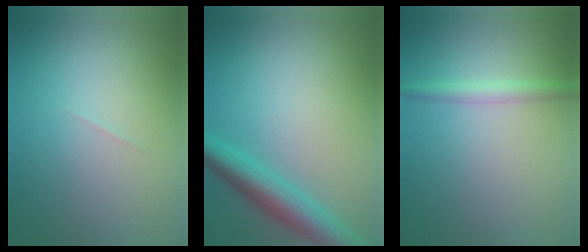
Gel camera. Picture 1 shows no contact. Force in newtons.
{"total": 4.8, "press": 4.8, "slide": 0.1}
{"total": 1.8, "press": 1.8, "slide": 0.0}